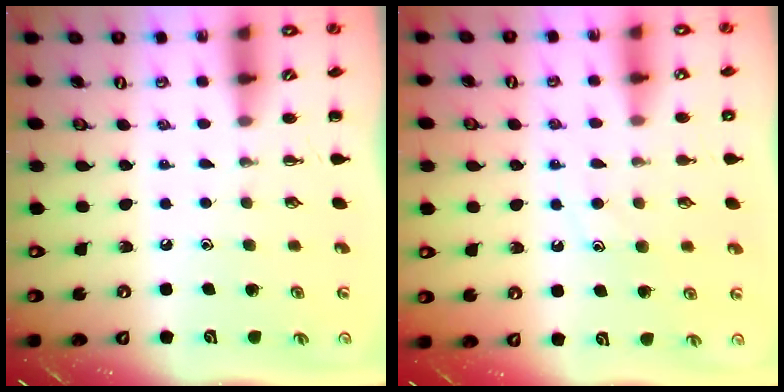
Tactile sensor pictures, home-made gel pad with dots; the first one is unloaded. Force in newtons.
{"total": 9.5, "press": 9.5, "slide": 0.7}